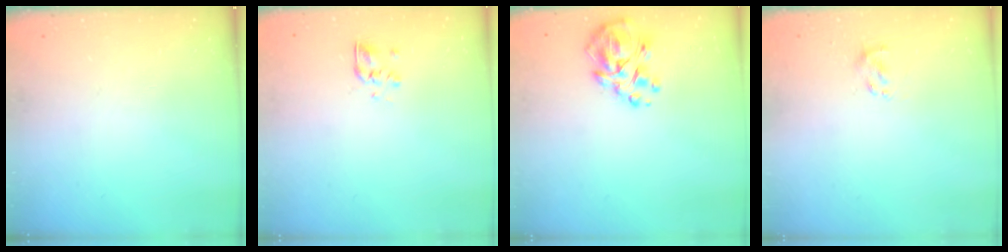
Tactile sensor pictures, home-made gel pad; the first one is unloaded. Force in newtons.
{"total": 2.9, "press": 2.6, "slide": 1.3}
{"total": 10.7, "press": 10.1, "slide": 3.4}
{"total": 1.4, "press": 1.2, "slide": 0.6}